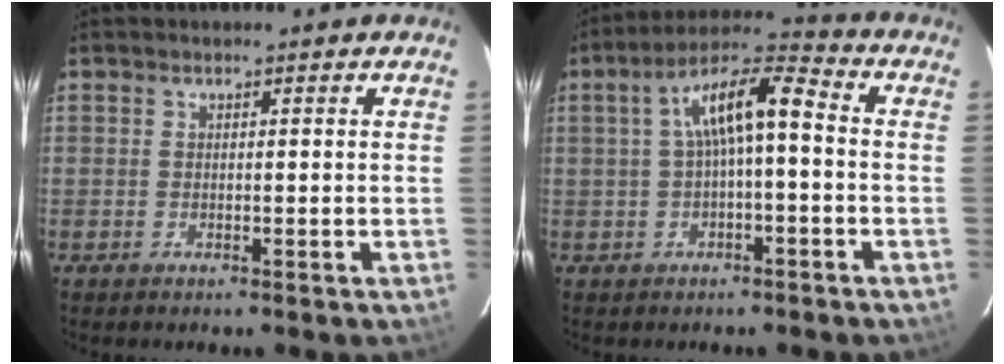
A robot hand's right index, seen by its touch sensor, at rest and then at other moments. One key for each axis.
{"total": 9.7, "fx": -0.1, "fy": 2.6, "fz": 9.3, "tx": -0.173, "ty": 0.029, "tz": 0.000}